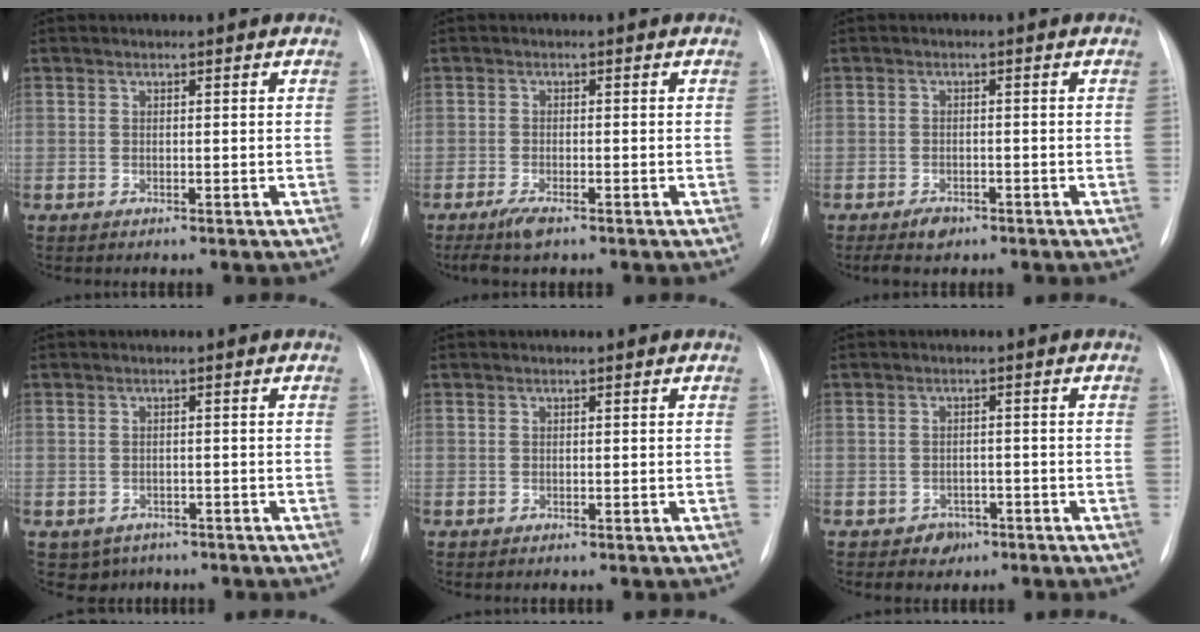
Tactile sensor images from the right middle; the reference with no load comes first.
{"total": 3.6, "force": [-2.6, 0.3, 2.5], "torque": [-0.058, -0.012, -0.053]}
{"total": 2.7, "force": [-1.9, 1.2, 1.4], "torque": [-0.029, -0.002, -0.026]}
{"total": 3.5, "force": [-2.3, 2.6, 0.4], "torque": [-0.005, 0.005, -0.028]}
{"total": 0.0}
{"total": 2.6, "force": [-1.6, 2.1, 0.4], "torque": [-0.001, 0.009, -0.020]}